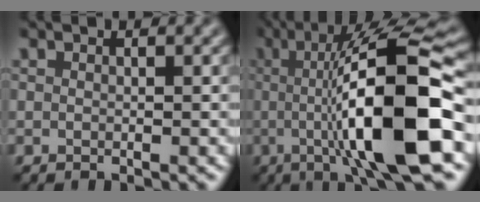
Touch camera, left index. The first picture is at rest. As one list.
[{"total": 13.3, "force": [-1.5, 2.9, 12.9], "torque": [-0.185, 0.010, -0.033]}]